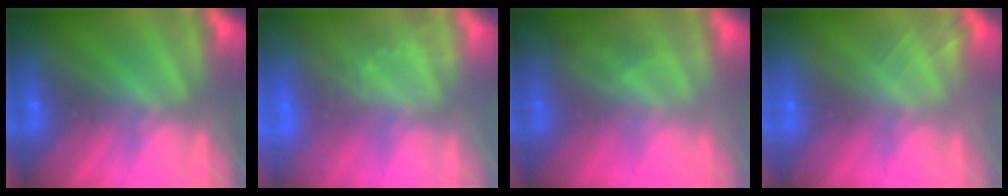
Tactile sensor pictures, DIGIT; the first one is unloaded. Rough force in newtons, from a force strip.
{"total": 3.3}
{"total": 2.4}
{"total": 2.1}